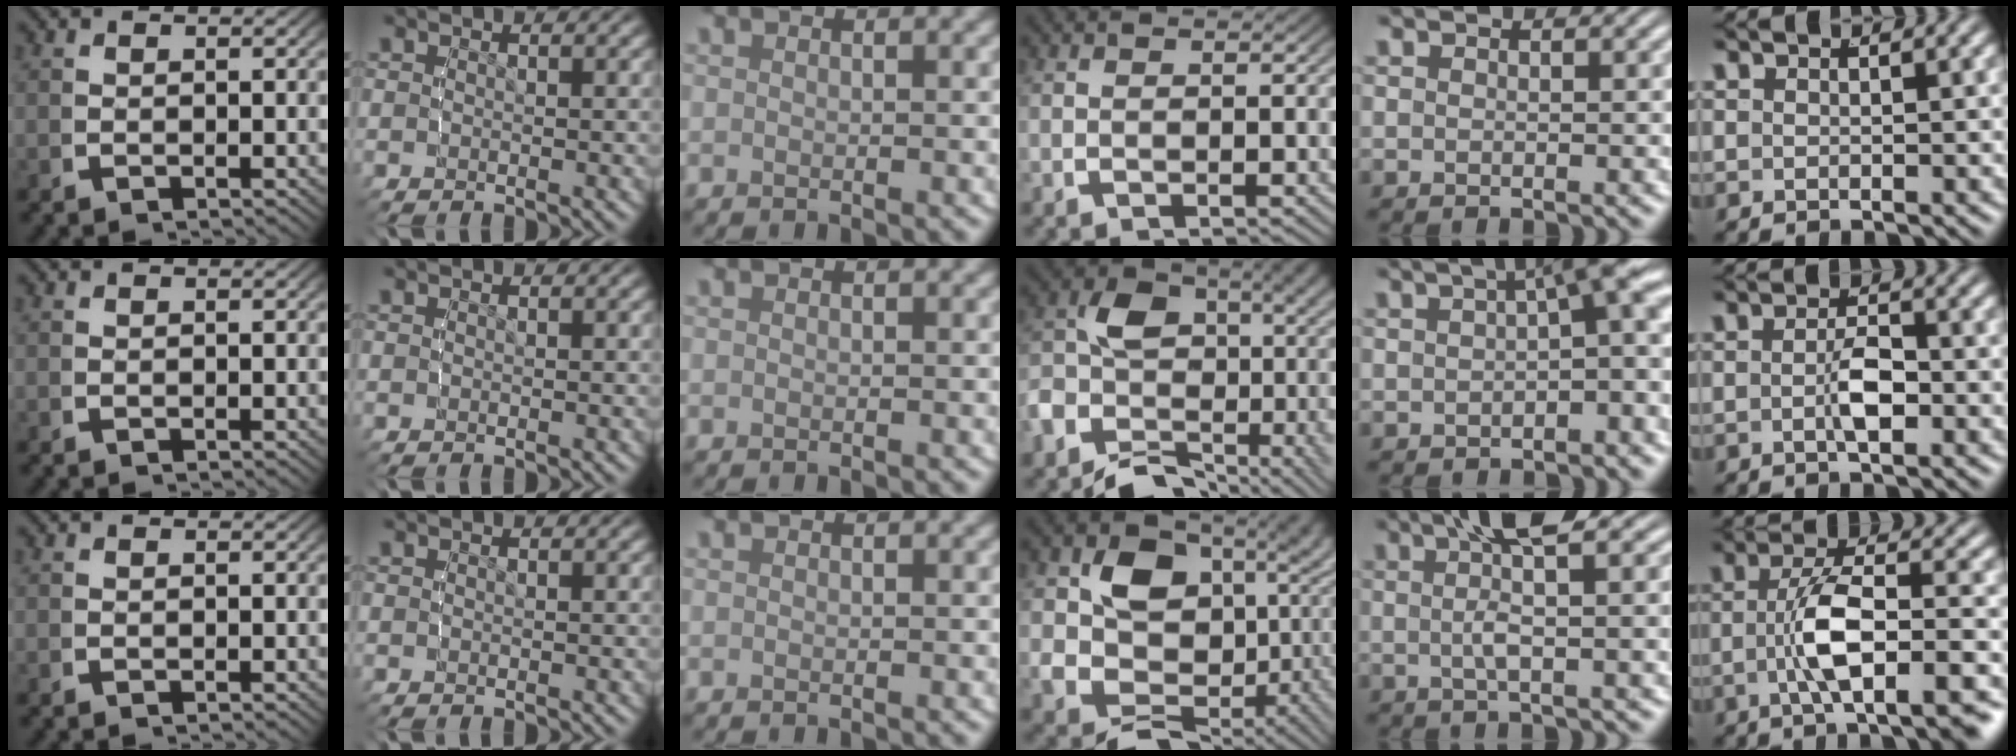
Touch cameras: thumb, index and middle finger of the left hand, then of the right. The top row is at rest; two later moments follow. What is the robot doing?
{"motion": "lift_and_place", "object": "stress ball aka squeeze ball"}